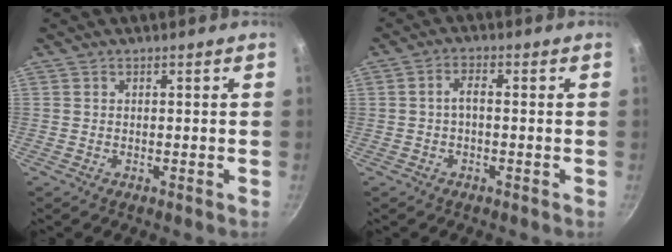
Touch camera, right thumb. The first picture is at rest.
{"total": 2.5, "force": [-0.3, 1.3, 2.2], "torque": [-0.043, 0.017, -0.008]}